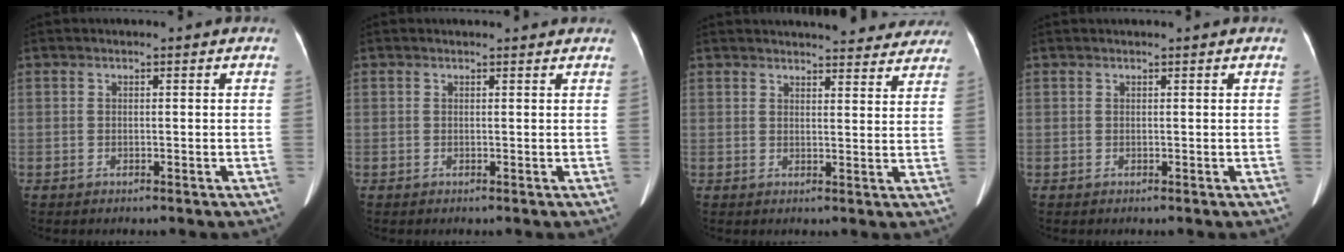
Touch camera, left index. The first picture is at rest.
{"total": 2.4, "force": [2.3, 0.5, 0.4], "torque": [-0.010, 0.017, 0.024]}
{"total": 18.1, "force": [16.9, 4.1, 5.2], "torque": [-0.052, -0.002, 0.187]}
{"total": 1.5, "force": [1.3, -0.4, 0.6], "torque": [-0.011, 0.013, 0.024]}